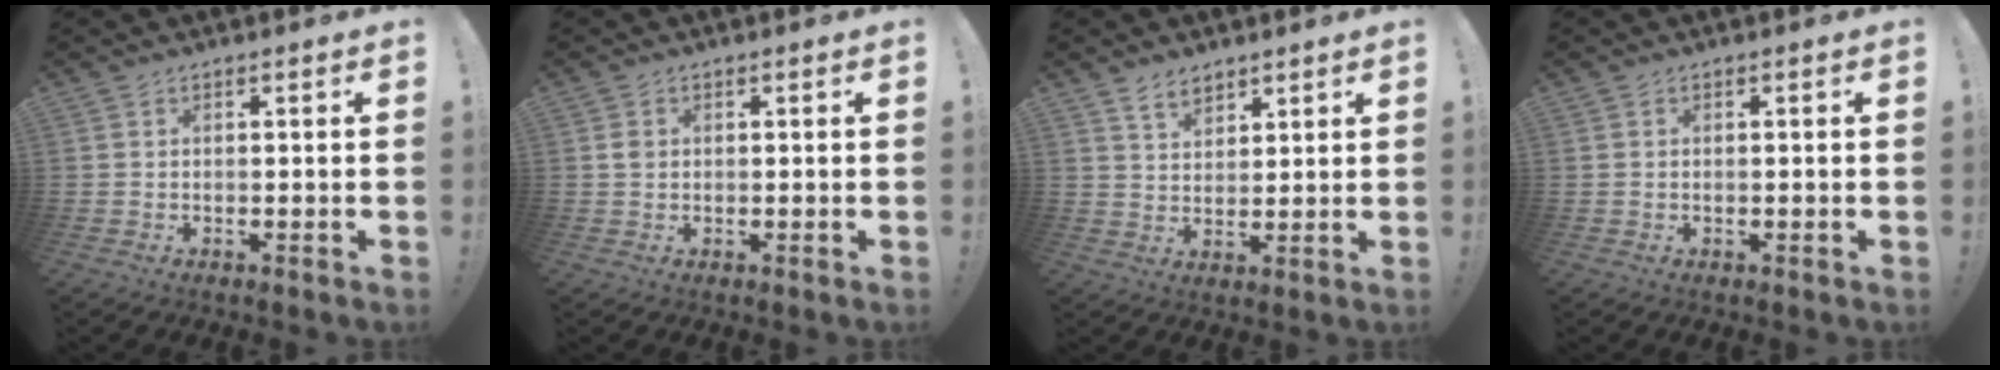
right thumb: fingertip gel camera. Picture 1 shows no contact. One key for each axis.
{"total": 1.3, "fx": 0.3, "fy": 1.2, "fz": 0.5, "tx": -0.001, "ty": 0.000, "tz": 0.004}
{"total": 5.8, "fx": 4.6, "fy": 3.2, "fz": 1.6, "tx": -0.021, "ty": -0.028, "tz": 0.086}
{"total": 0.0}